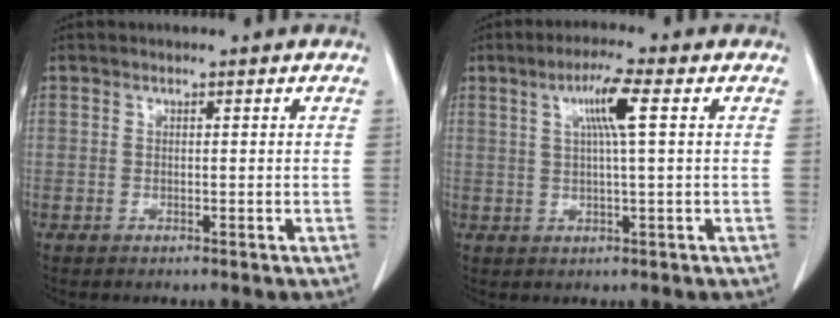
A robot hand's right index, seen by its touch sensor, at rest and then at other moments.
{"total": 5.8, "force": [1.8, -0.4, 5.5], "torque": [-0.100, 0.005, 0.031]}